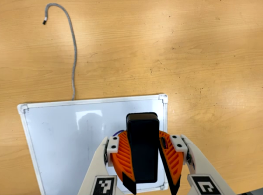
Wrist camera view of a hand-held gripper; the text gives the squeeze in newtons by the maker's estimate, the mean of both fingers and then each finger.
{"total": 11.9, "left": 11.2, "right": 12.6}